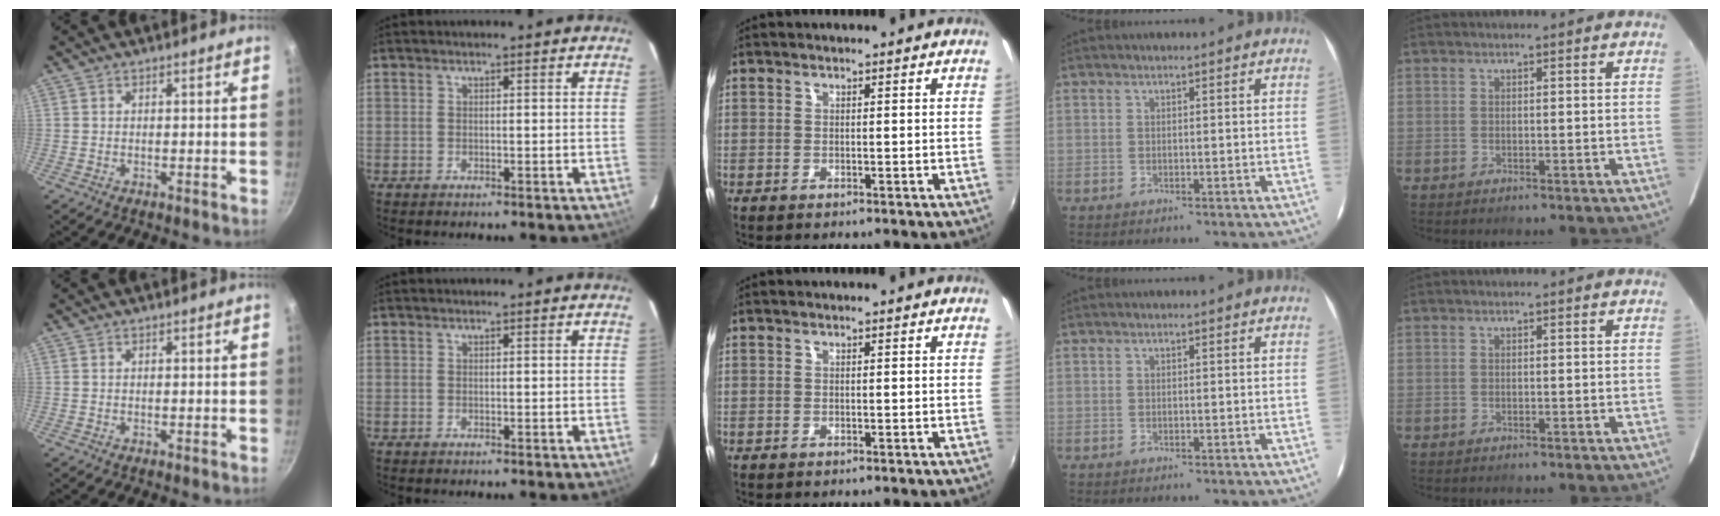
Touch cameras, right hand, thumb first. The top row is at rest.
{}